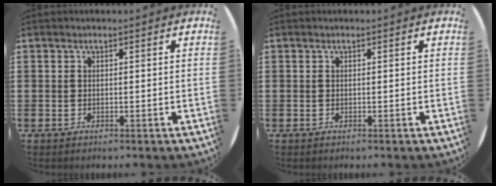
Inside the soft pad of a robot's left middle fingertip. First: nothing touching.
{"total": 0.0}